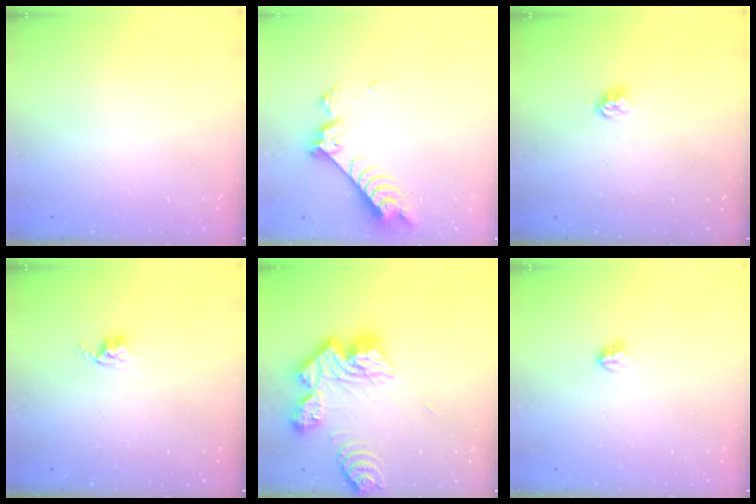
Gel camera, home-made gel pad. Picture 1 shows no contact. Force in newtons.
{"total": 7.6, "press": 7.6, "slide": 0.8}
{"total": 3.9, "press": 3.9, "slide": 0.4}
{"total": 2.5, "press": 2.5, "slide": 0.4}
{"total": 19.6, "press": 19.5, "slide": 1.9}
{"total": 2.8, "press": 2.8, "slide": 0.3}